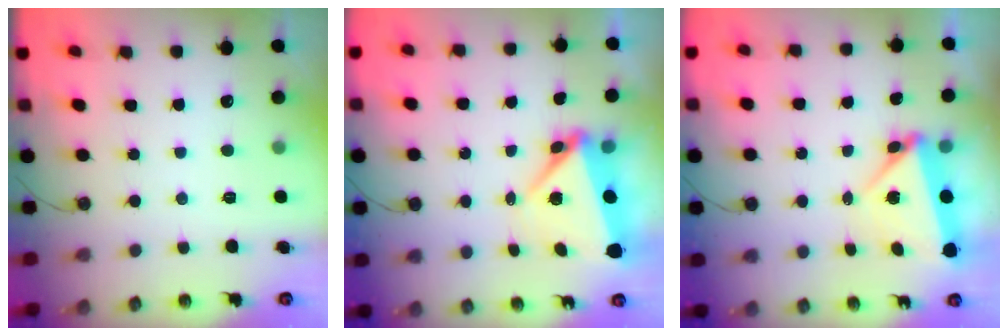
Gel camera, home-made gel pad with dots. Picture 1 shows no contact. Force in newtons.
{"total": 6.5, "press": 6.3, "slide": 1.7}
{"total": 7.1, "press": 7.0, "slide": 0.7}